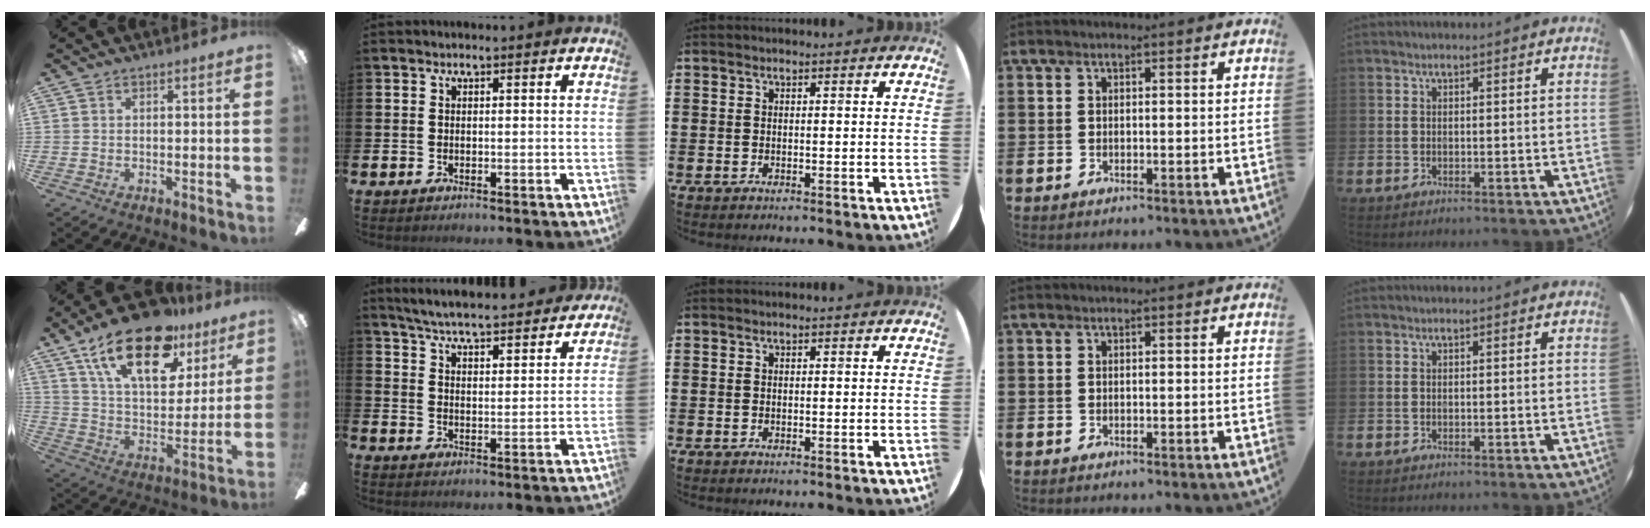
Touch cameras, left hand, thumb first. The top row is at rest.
{"thumb": {"total": 24.1, "force": [14.5, 11.0, 15.8], "torque": [-0.263, -0.070, 0.249]}, "index": {"total": 5.9, "force": [5.8, 0.4, 0.9], "torque": [-0.033, -0.046, 0.101]}}